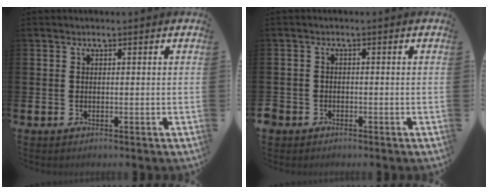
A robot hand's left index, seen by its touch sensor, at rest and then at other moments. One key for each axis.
{"total": 1.6, "fx": -1.3, "fy": 0.9, "fz": -0.1, "tx": -0.001, "ty": 0.000, "tz": -0.031}